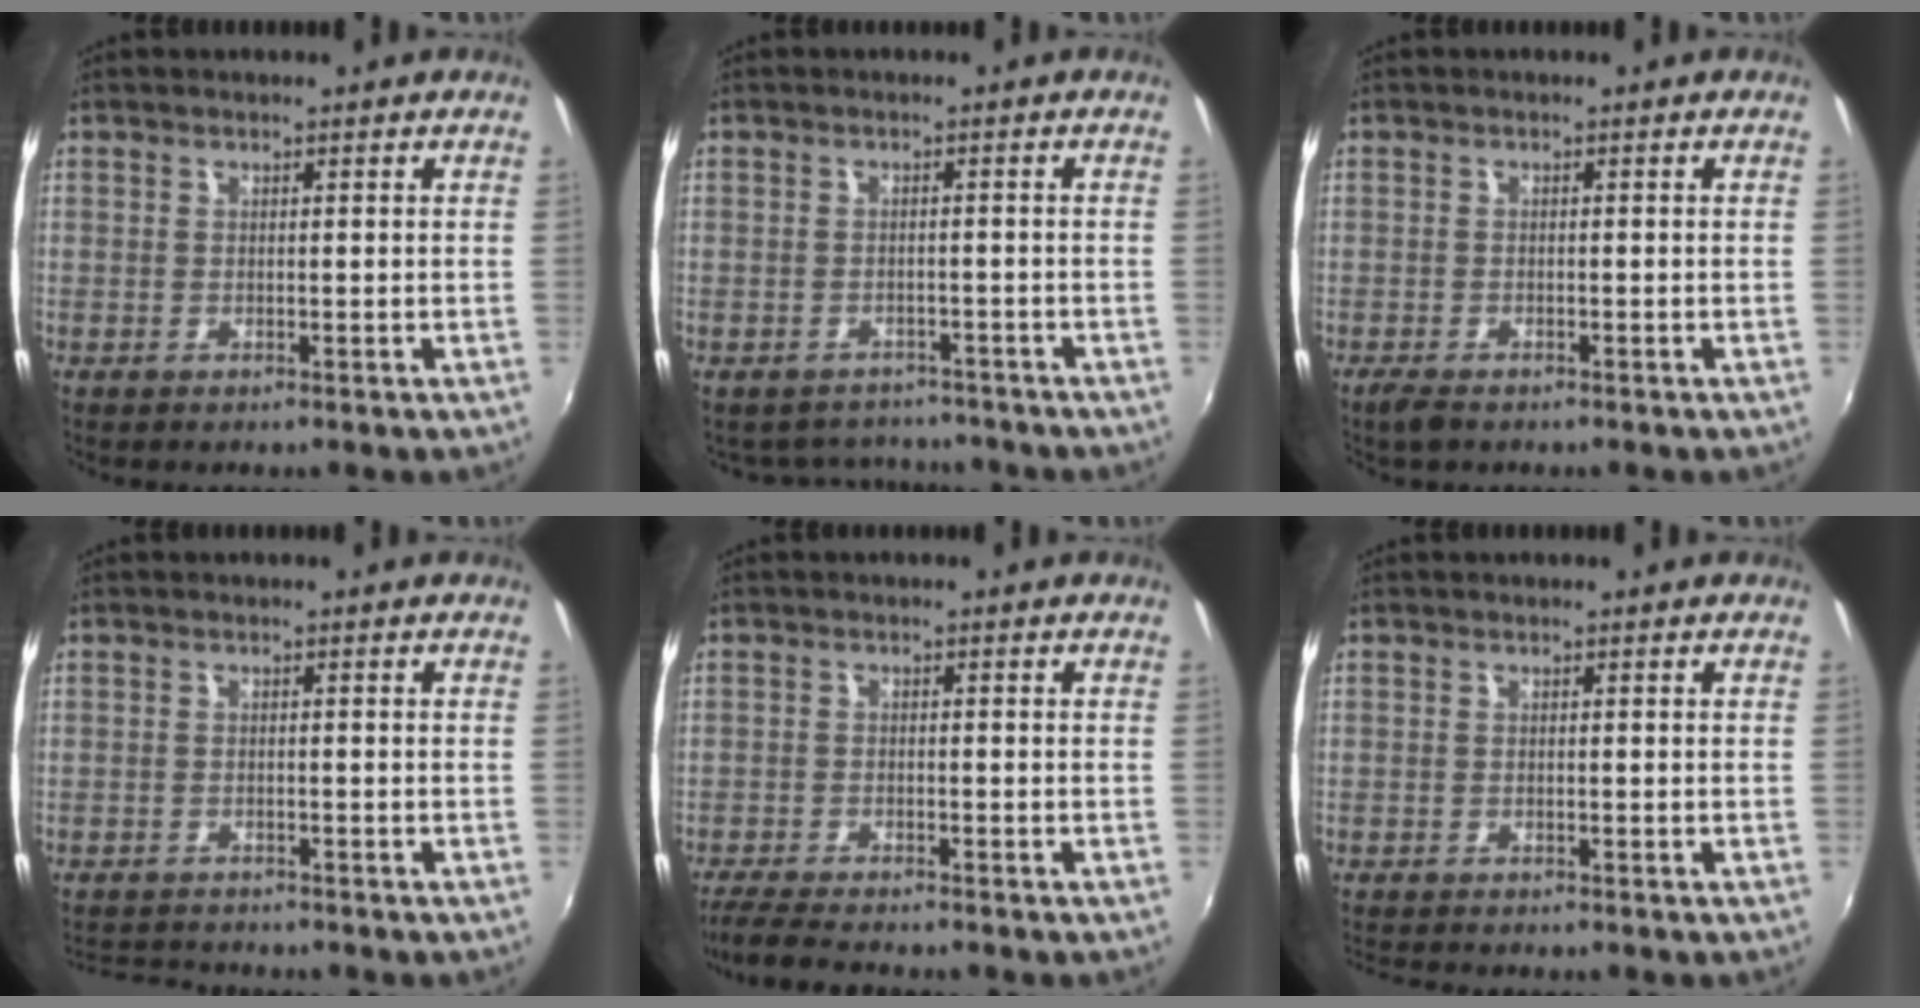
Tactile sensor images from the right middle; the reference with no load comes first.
{"total": 6.7, "force": [-6.1, 2.7, 0.8], "torque": [-0.027, 0.003, -0.084]}
{"total": 2.6, "force": [-2.0, 0.9, 1.4], "torque": [-0.034, -0.008, -0.039]}
{"total": 5.3, "force": [-5.1, 1.2, 1.0], "torque": [-0.037, -0.004, -0.084]}
{"total": 6.6, "force": [-6.0, 0.6, 2.6], "torque": [-0.074, -0.023, -0.107]}
{"total": 3.4, "force": [-3.2, 0.5, 1.1], "torque": [-0.032, -0.018, -0.058]}